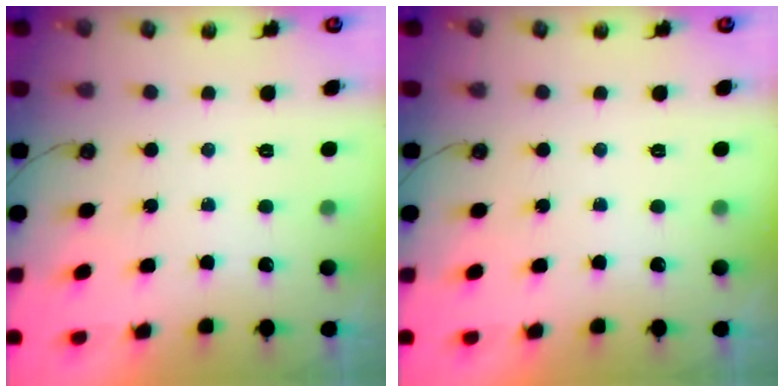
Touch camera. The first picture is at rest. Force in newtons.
{"total": 0.0}